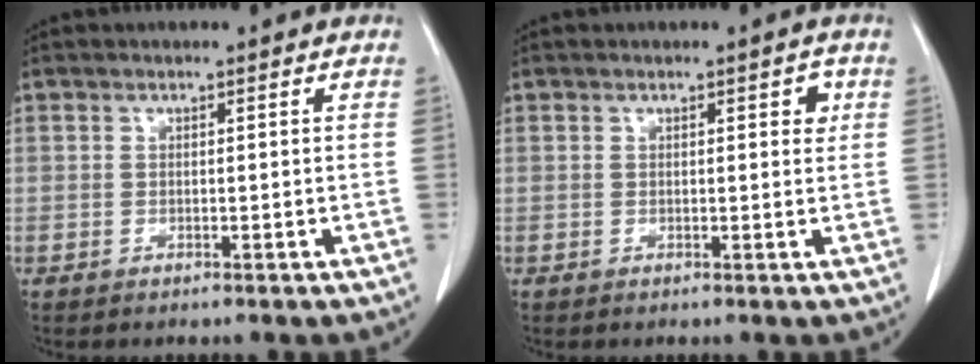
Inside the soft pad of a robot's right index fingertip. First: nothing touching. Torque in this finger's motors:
{"motor_torque": [0.18, -0.06, 0.02, 0.00]}